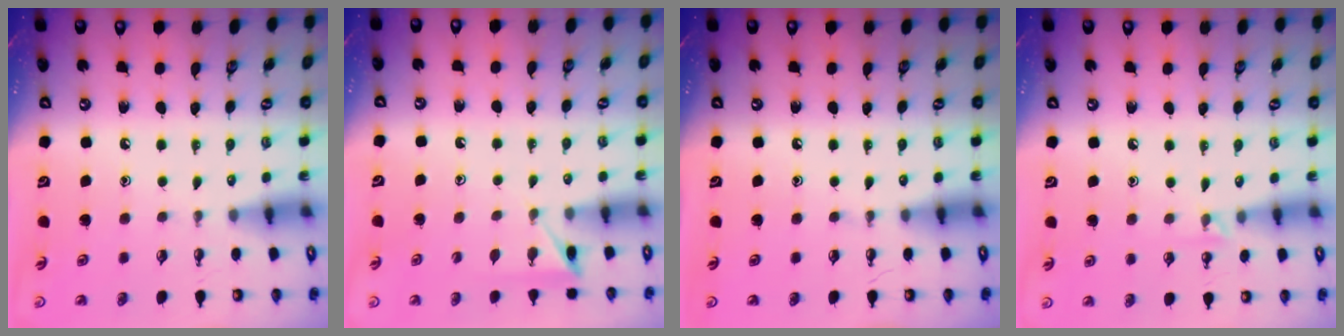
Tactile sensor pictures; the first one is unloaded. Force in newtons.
{"total": 5.2, "press": 5.2, "slide": 0.6}
{"total": 0.0}
{"total": 4.2, "press": 4.2, "slide": 0.6}